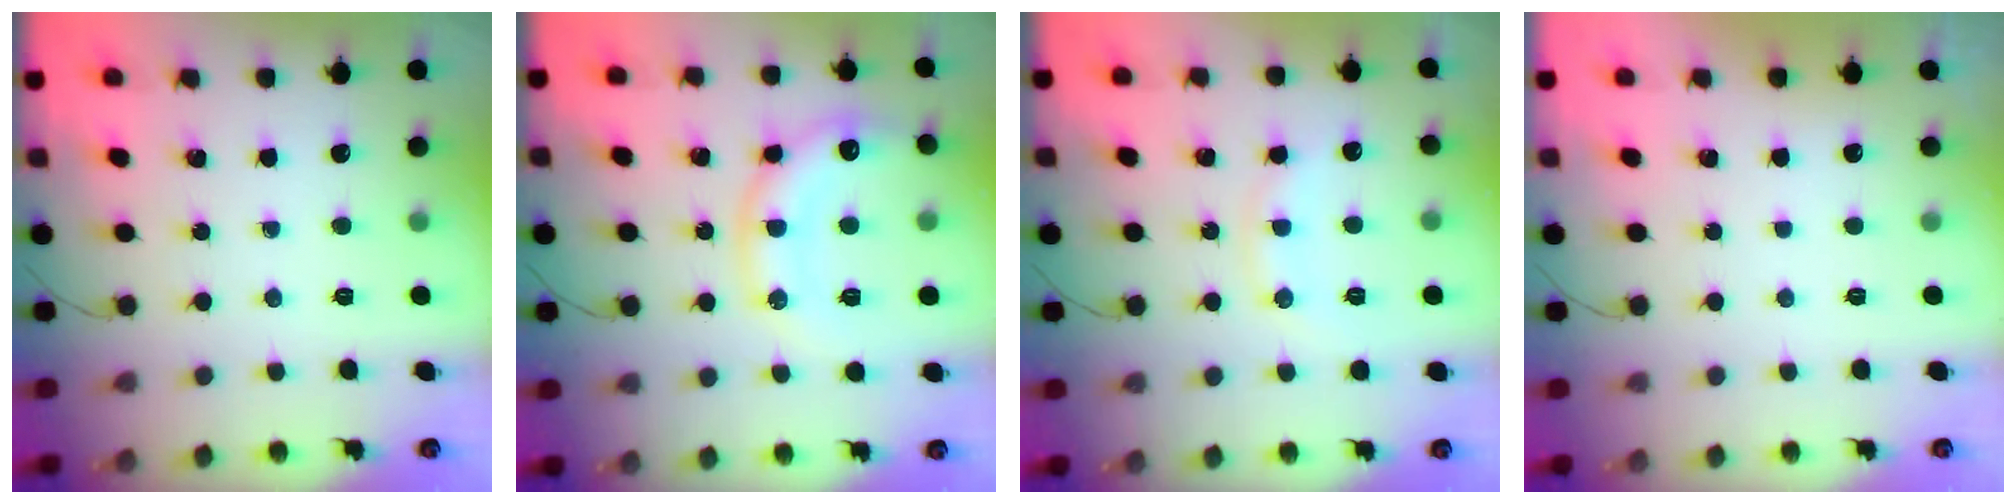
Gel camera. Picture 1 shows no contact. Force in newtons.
{"total": 14.9, "press": 14.9, "slide": 1.2}
{"total": 8.4, "press": 8.3, "slide": 0.7}
{"total": 2.9, "press": 2.9, "slide": 0.1}